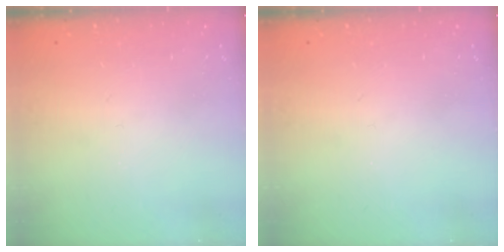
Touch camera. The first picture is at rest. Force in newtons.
{"total": 0.0}